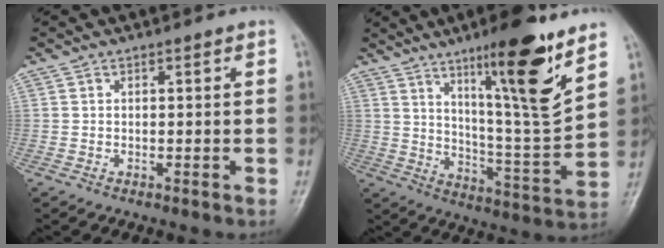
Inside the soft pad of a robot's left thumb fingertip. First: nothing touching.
{"total": 17.9, "force": [10.7, 2.2, 14.2], "torque": [-0.201, -0.071, 0.176]}